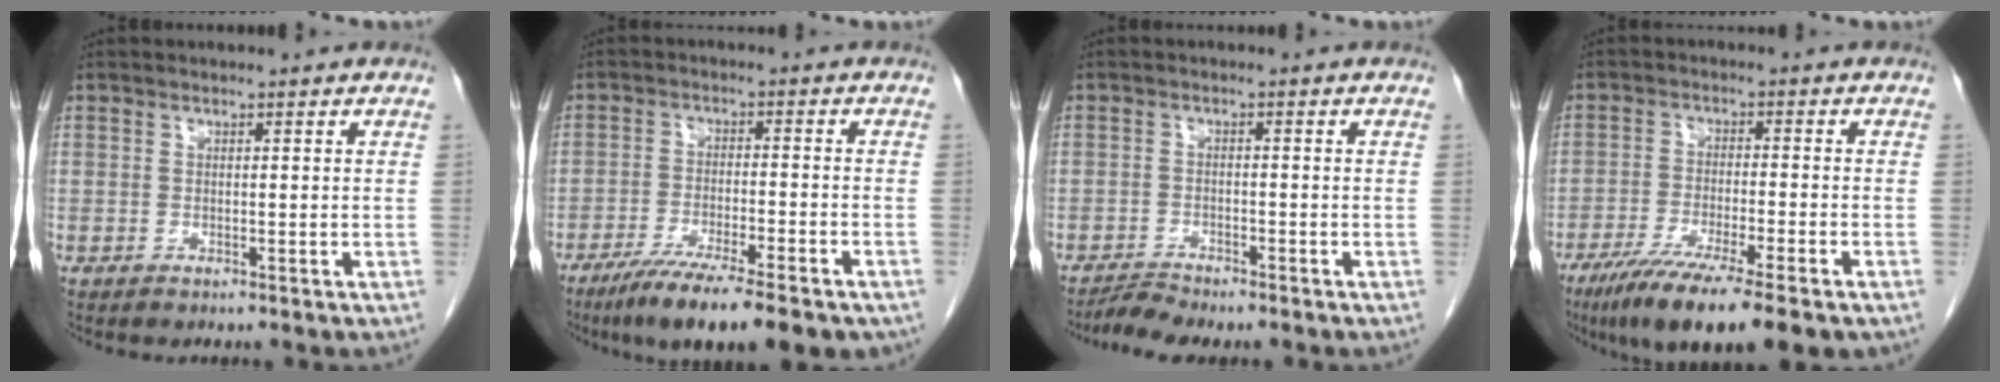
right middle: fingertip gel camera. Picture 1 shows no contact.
{"total": 14.1, "force": [-10.3, 2.2, 9.3], "torque": [-0.127, -0.026, -0.160]}
{"total": 2.7, "force": [-2.6, -0.3, 0.5], "torque": [-0.013, -0.013, -0.048]}
{"total": 12.9, "force": [-8.8, 1.1, 9.3], "torque": [-0.150, -0.031, -0.139]}